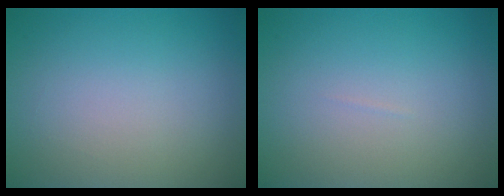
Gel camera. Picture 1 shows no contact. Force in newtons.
{"total": 0.0}